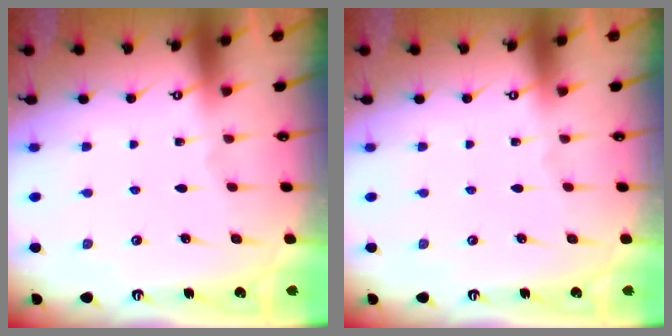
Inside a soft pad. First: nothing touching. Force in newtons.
{"total": 0.0}